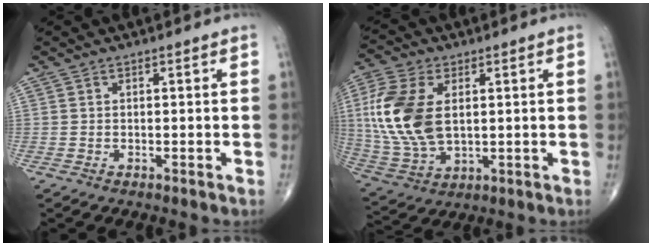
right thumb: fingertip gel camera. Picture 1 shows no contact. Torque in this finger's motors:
{"motor_torque": [-0.29, 0.89, 1.85, 0.59, 0.46]}